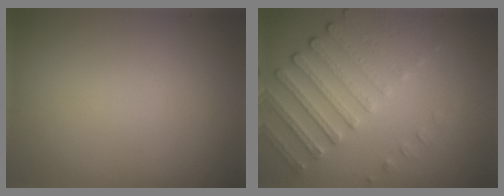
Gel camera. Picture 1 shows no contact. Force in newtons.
{"total": 4.7, "press": 3.4, "slide": 3.3}